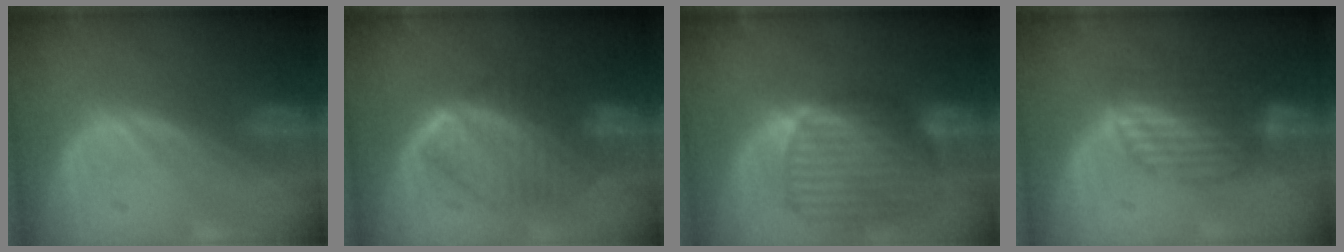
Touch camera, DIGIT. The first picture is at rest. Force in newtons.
{"total": 7.8, "press": 7.8, "slide": 0.3}
{"total": 10.4, "press": 8.9, "slide": 5.5}
{"total": 6.9, "press": 5.8, "slide": 3.8}